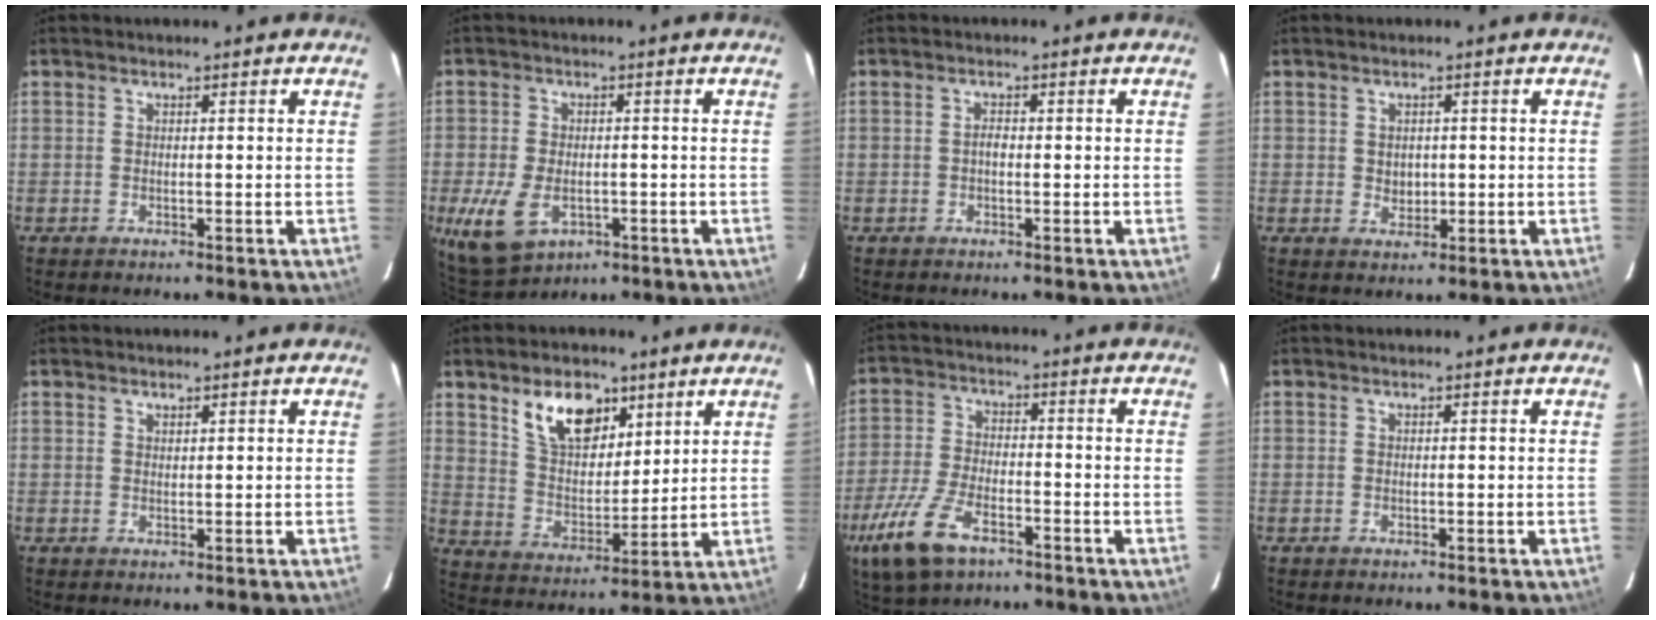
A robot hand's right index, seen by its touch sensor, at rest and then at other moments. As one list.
[{"total": 9.7, "force": [-3.3, 6.1, 6.8], "torque": [-0.158, -0.020, -0.049]}, {"total": 1.2, "force": [-0.2, 0.7, 1.0], "torque": [-0.019, 0.005, -0.005]}, {"total": 2.6, "force": [0.1, 2.3, 1.2], "torque": [-0.018, 0.003, 0.005]}, {"total": 0.7, "force": [0.7, 0.3, 0.1], "torque": [-0.002, 0.001, 0.013]}, {"total": 11.9, "force": [6.9, 6.8, 7.1], "torque": [-0.120, 0.011, 0.134]}, {"total": 13.4, "force": [-7.8, 6.2, 9.0], "torque": [-0.214, -0.024, -0.149]}, {"total": 0.0}]